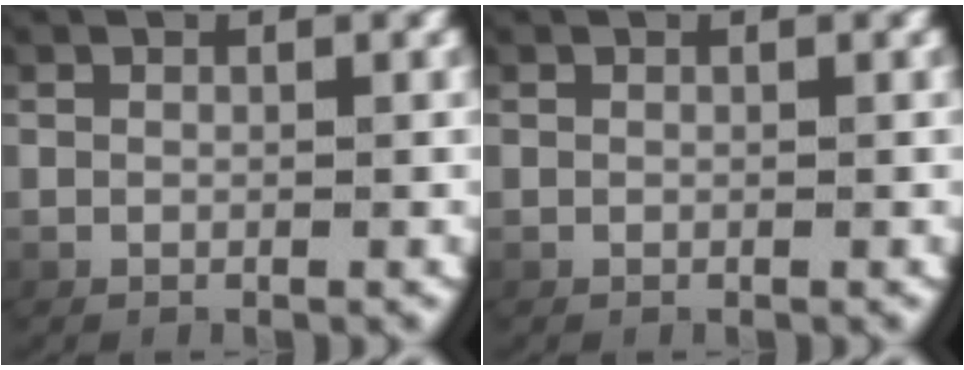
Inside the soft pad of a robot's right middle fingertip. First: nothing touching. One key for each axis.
{"total": 0.0}